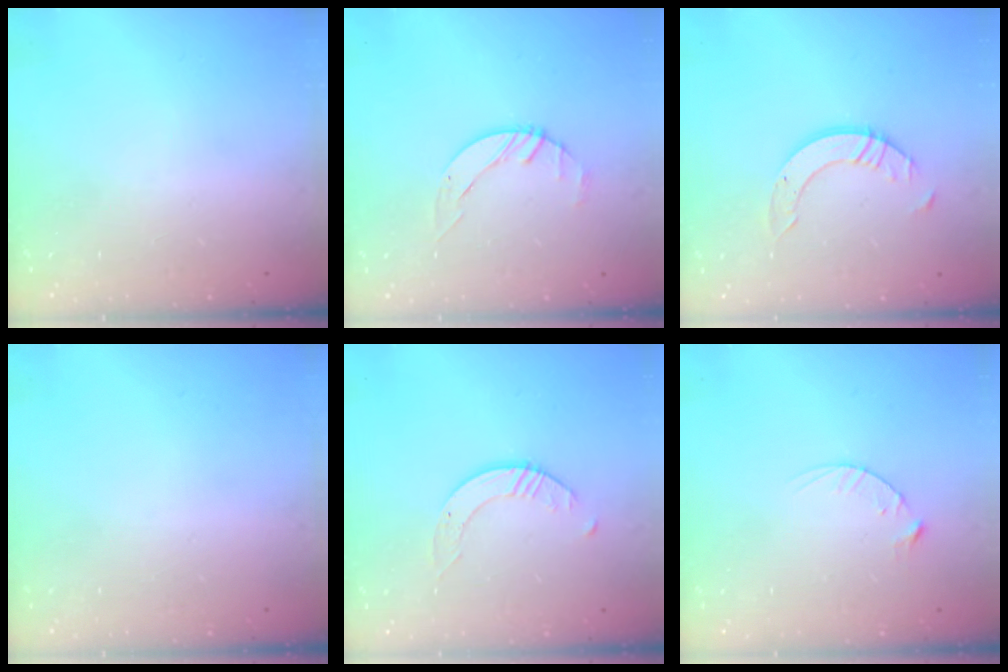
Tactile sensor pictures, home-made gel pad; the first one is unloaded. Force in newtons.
{"total": 1.4, "press": 1.4, "slide": 0.2}
{"total": 8.1, "press": 8.1, "slide": 0.7}
{"total": 0.0}
{"total": 2.6, "press": 2.6, "slide": 0.3}
{"total": 3.5, "press": 3.5, "slide": 0.4}